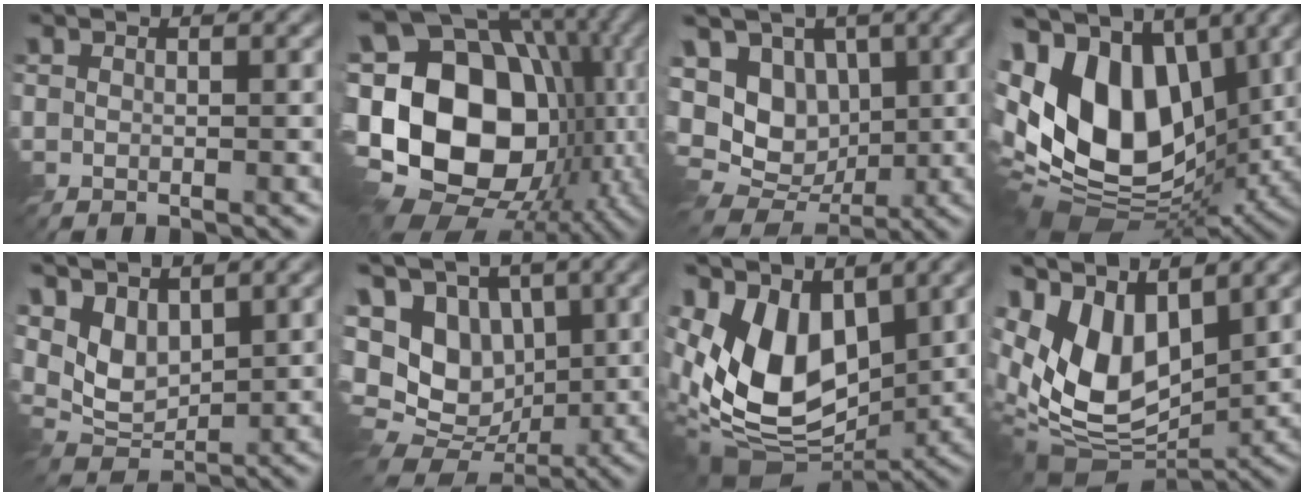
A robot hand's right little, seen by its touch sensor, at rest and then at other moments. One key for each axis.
{"total": 22.1, "fx": -3.8, "fy": 15.7, "fz": 15.1, "tx": -0.292, "ty": 0.020, "tz": -0.081}
{"total": 9.2, "fx": 0.6, "fy": 7.4, "fz": 5.5, "tx": -0.120, "ty": 0.008, "tz": 0.009}
{"total": 17.1, "fx": 1.2, "fy": 11.2, "fz": 12.8, "tx": -0.292, "ty": 0.001, "tz": 0.014}
{"total": 5.0, "fx": 2.4, "fy": 2.9, "fz": 3.3, "tx": -0.071, "ty": -0.004, "tz": 0.038}
{"total": 11.0, "fx": 0.9, "fy": 8.6, "fz": 6.8, "tx": -0.150, "ty": 0.011, "tz": 0.017}
{"total": 10.8, "fx": 1.0, "fy": 6.7, "fz": 8.4, "tx": -0.182, "ty": -0.012, "tz": 0.009}
{"total": 11.2, "fx": 2.0, "fy": 6.7, "fz": 8.7, "tx": -0.196, "ty": -0.003, "tz": 0.031}